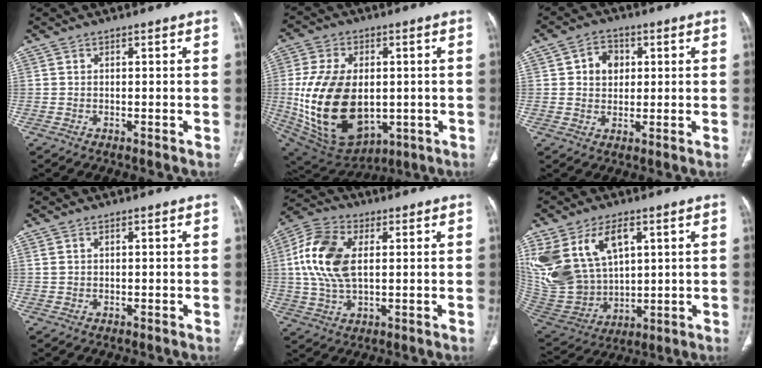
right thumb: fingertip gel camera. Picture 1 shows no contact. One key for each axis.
{"total": 23.1, "fx": -1.5, "fy": 14.7, "fz": 17.7, "tx": -0.328, "ty": -0.012, "tz": 0.008}
{"total": 5.6, "fx": 1.4, "fy": 4.6, "fz": 3.0, "tx": -0.021, "ty": 0.000, "tz": 0.021}
{"total": 1.4, "fx": 0.6, "fy": 0.9, "fz": 0.9, "tx": -0.027, "ty": 0.009, "tz": 0.021}
{"total": 13.5, "fx": 2.4, "fy": 7.7, "fz": 10.9, "tx": -0.233, "ty": 0.009, "tz": 0.044}
{"total": 20.2, "fx": 7.5, "fy": 12.9, "fz": 13.6, "tx": -0.277, "ty": -0.021, "tz": 0.167}